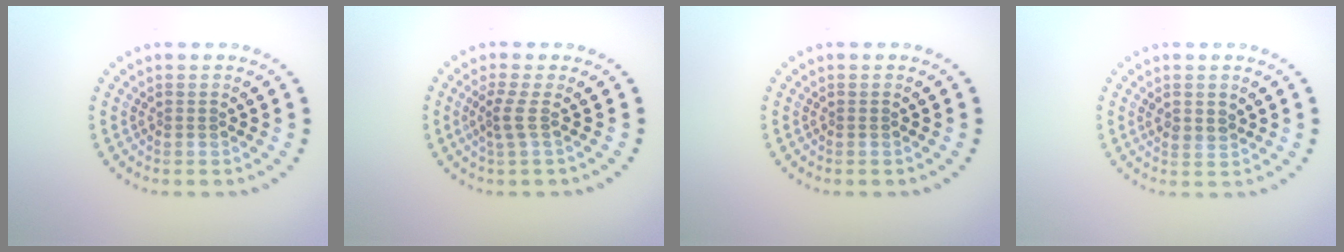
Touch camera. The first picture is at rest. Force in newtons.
{"total": 2.0, "press": 1.2, "slide": 1.5}
{"total": 0.0}
{"total": 1.5, "press": 1.3, "slide": 0.8}